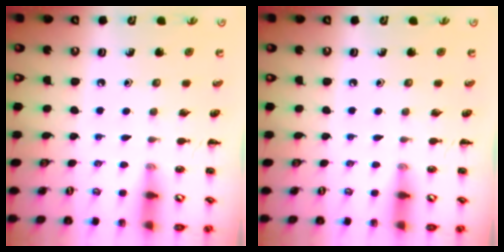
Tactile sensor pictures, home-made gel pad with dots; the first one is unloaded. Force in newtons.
{"total": 0.0}